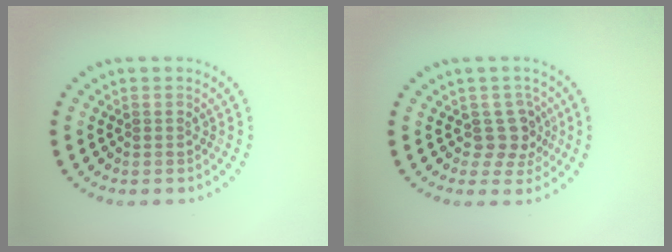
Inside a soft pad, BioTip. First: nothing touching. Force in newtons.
{"total": 2.6, "press": 2.0, "slide": 1.5}